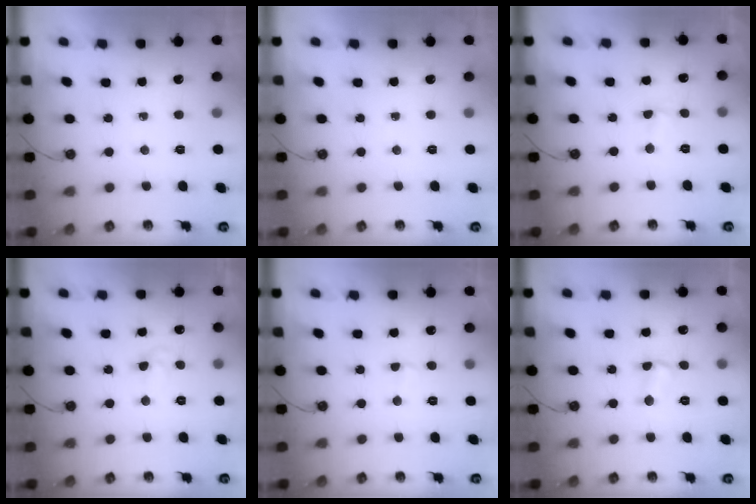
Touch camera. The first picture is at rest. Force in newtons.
{"total": 0.0}
{"total": 1.6, "press": 1.3, "slide": 0.9}
{"total": 3.4, "press": 3.4, "slide": 0.4}
{"total": 2.1, "press": 2.0, "slide": 0.6}
{"total": 6.0, "press": 6.0, "slide": 0.6}